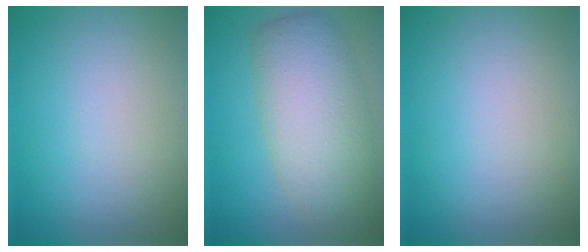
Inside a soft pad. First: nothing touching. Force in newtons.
{"total": 7.6, "press": 7.6, "slide": 0.3}
{"total": 0.0}